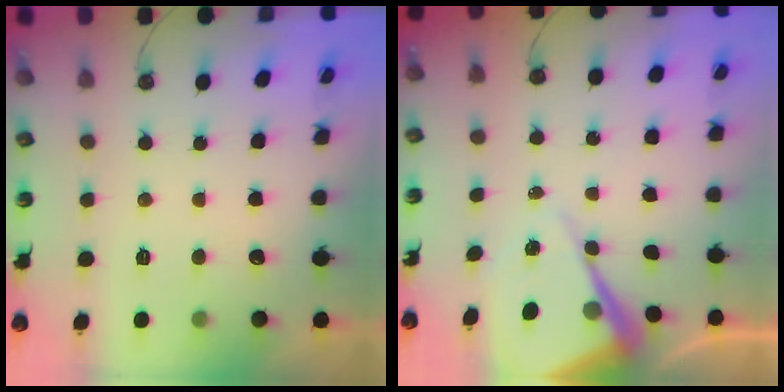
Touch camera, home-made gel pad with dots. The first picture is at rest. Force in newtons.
{"total": 10.6, "press": 10.5, "slide": 0.8}